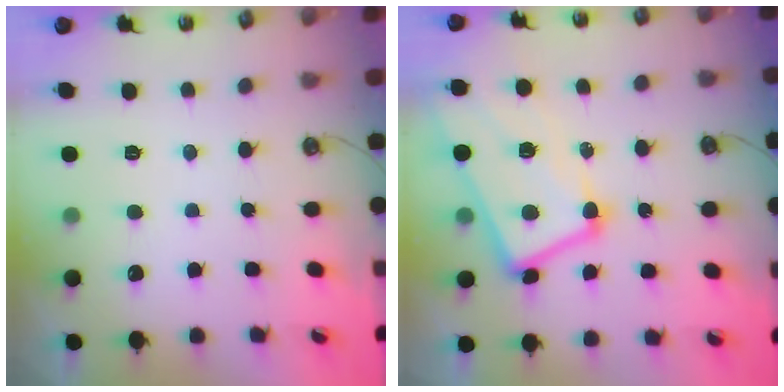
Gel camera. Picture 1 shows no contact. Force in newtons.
{"total": 9.9, "press": 9.8, "slide": 1.6}